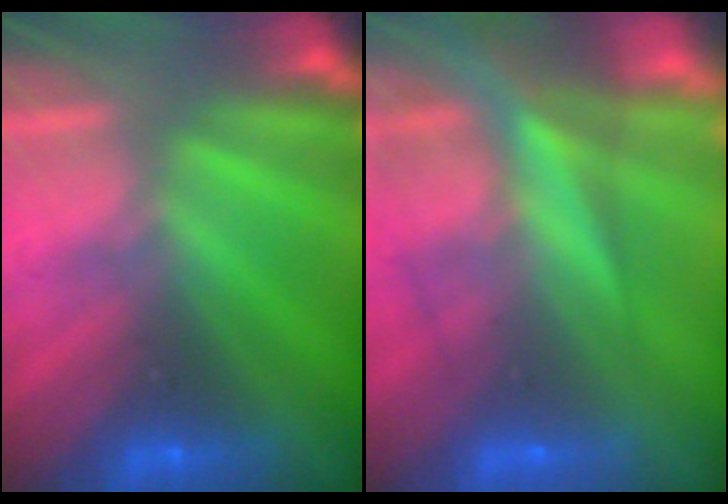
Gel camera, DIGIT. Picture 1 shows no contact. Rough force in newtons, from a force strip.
{"total": 6.9}